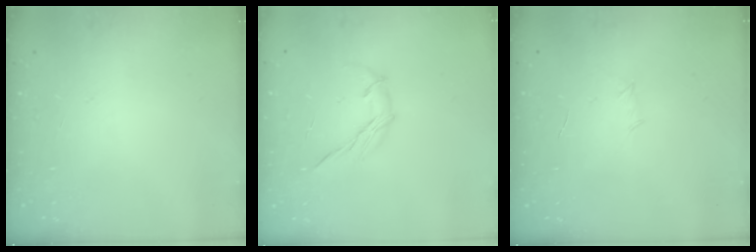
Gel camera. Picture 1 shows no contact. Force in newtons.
{"total": 6.3, "press": 6.3, "slide": 0.3}
{"total": 3.7, "press": 3.5, "slide": 0.9}